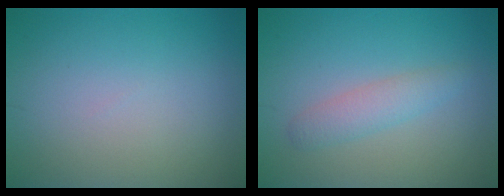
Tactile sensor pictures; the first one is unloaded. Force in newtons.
{"total": 2.2, "press": 2.2, "slide": 0.1}